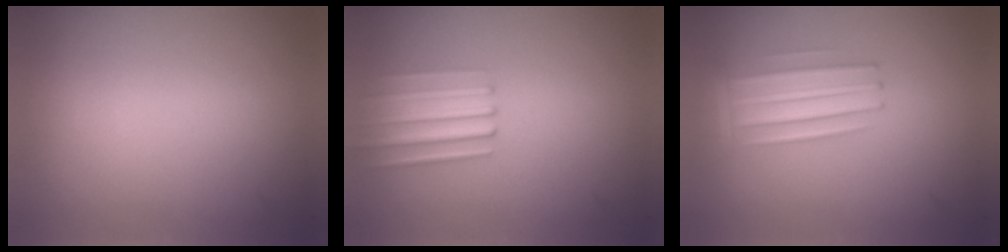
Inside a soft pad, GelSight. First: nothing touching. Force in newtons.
{"total": 2.7}
{"total": 2.8}